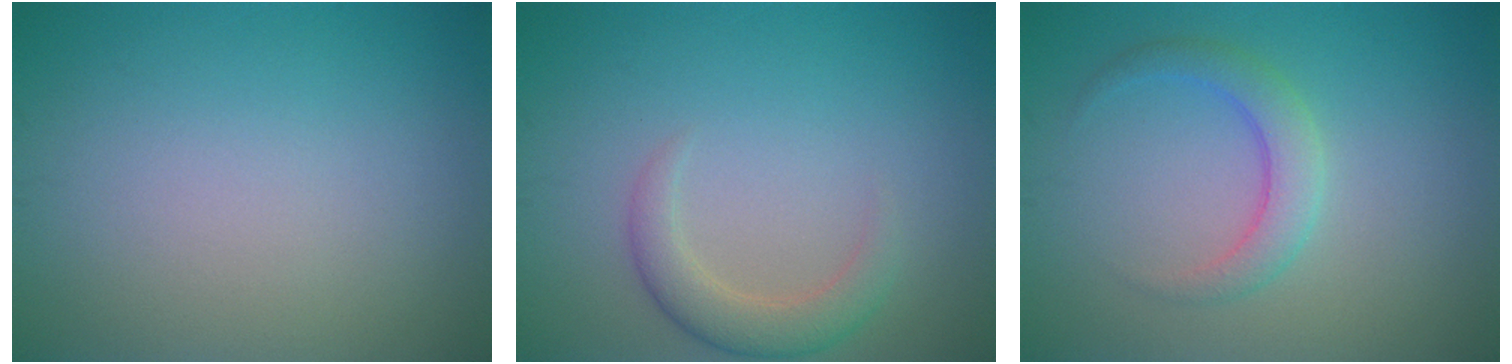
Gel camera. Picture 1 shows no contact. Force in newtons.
{"total": 2.7, "press": 2.7, "slide": 0.2}
{"total": 2.7, "press": 2.7, "slide": 0.2}